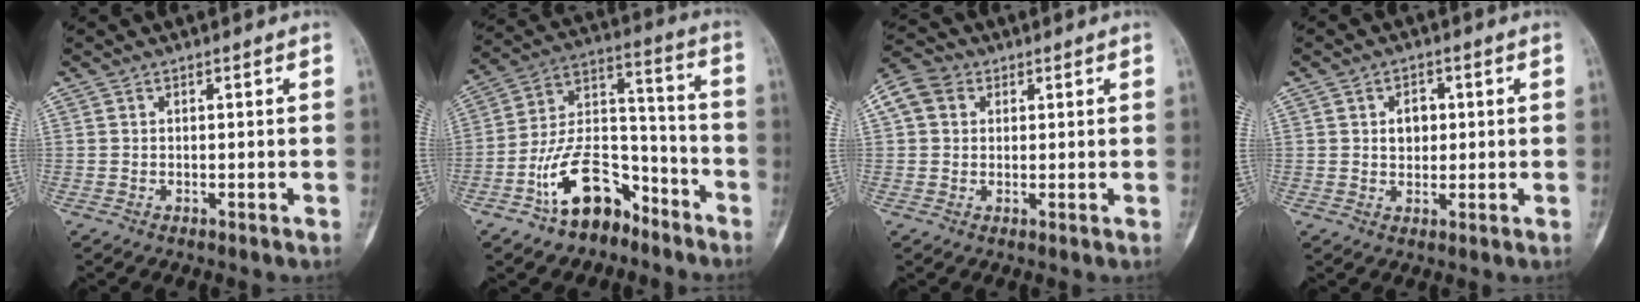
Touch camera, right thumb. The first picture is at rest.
{"total": 15.6, "force": [-9.3, 9.0, 8.7], "torque": [-0.122, 0.099, -0.164]}
{"total": 7.2, "force": [2.2, 6.0, 3.4], "torque": [-0.060, 0.018, 0.035]}
{"total": 4.0, "force": [0.7, 3.0, 2.5], "torque": [-0.020, 0.001, 0.011]}